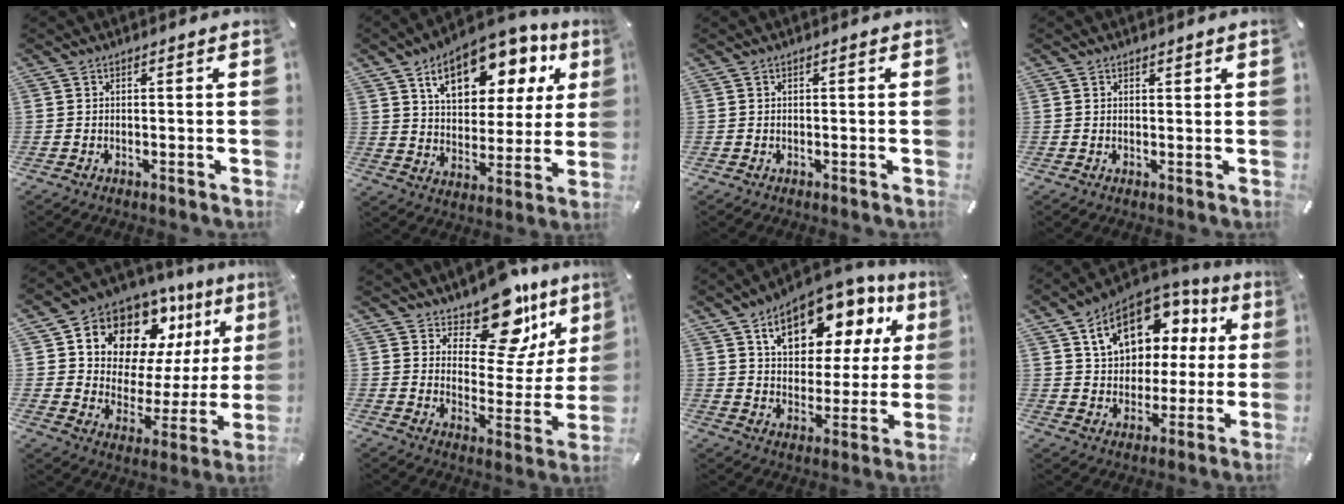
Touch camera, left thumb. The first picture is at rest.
{"total": 16.9, "force": [10.0, 9.8, 9.6], "torque": [-0.147, -0.048, 0.170]}
{"total": 0.0}
{"total": 0.9, "force": [0.7, 0.5, 0.2], "torque": [-0.004, 0.000, 0.014]}
{"total": 12.7, "force": [9.1, 8.1, 3.4], "torque": [-0.064, -0.087, 0.162]}
{"total": 15.0, "force": [11.9, 7.0, 5.9], "torque": [-0.091, -0.104, 0.208]}
{"total": 15.6, "force": [9.3, 9.4, 8.3], "torque": [-0.135, -0.052, 0.159]}
{"total": 15.5, "force": [7.0, 11.1, 8.2], "torque": [-0.148, -0.020, 0.130]}